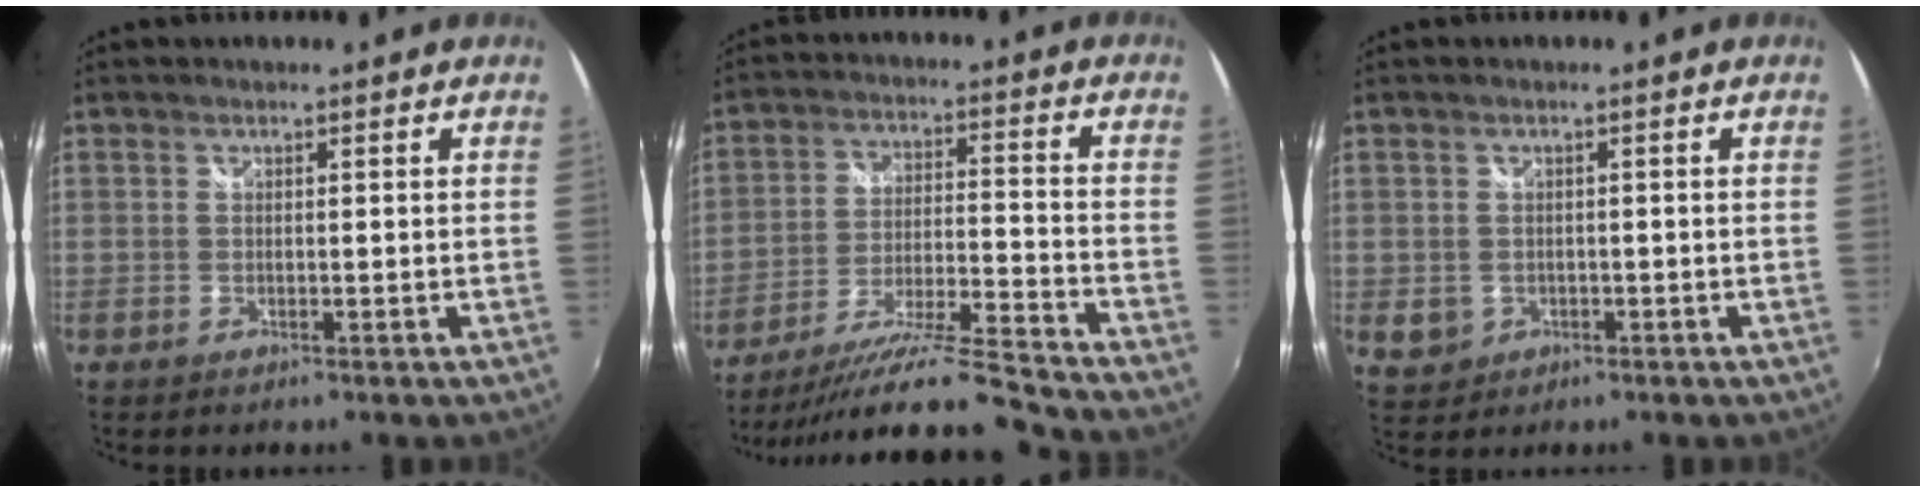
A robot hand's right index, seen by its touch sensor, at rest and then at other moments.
{"total": 16.6, "force": [-15.0, -1.3, 7.0], "torque": [-0.135, -0.033, -0.250]}
{"total": 3.5, "force": [-0.8, 3.2, 1.3], "torque": [-0.028, -0.003, -0.005]}